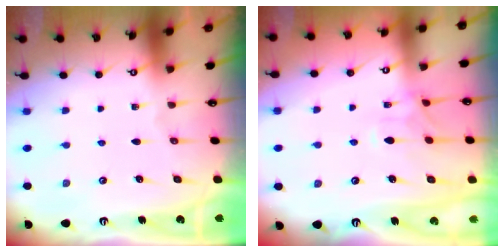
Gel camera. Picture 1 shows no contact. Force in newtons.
{"total": 1.0, "press": 0.5, "slide": 0.8}